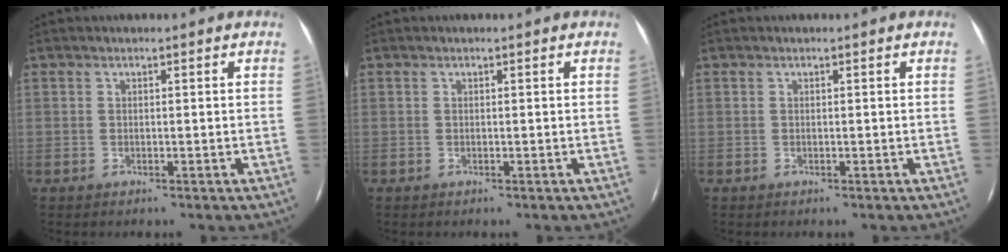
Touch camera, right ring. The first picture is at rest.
{"total": 0.0}
{"total": 0.0}